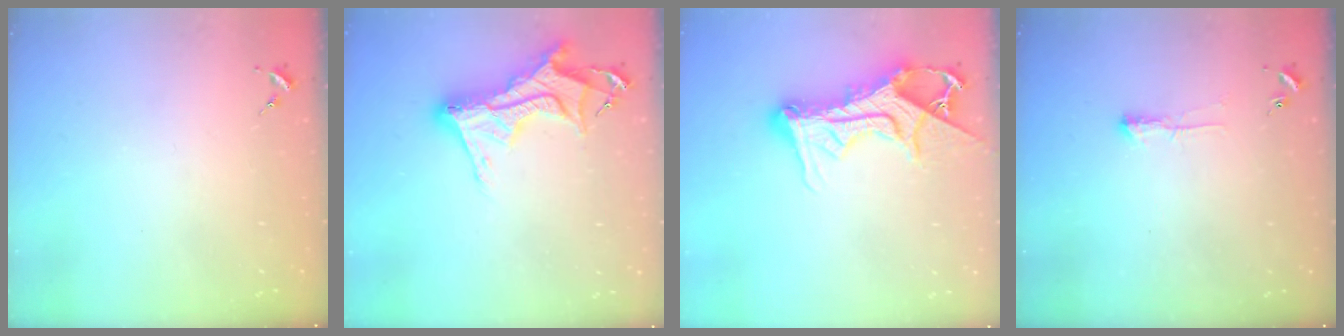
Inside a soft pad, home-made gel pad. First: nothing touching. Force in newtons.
{"total": 15.8, "press": 15.7, "slide": 1.5}
{"total": 17.6, "press": 17.5, "slide": 1.6}
{"total": 3.9, "press": 3.9, "slide": 0.5}